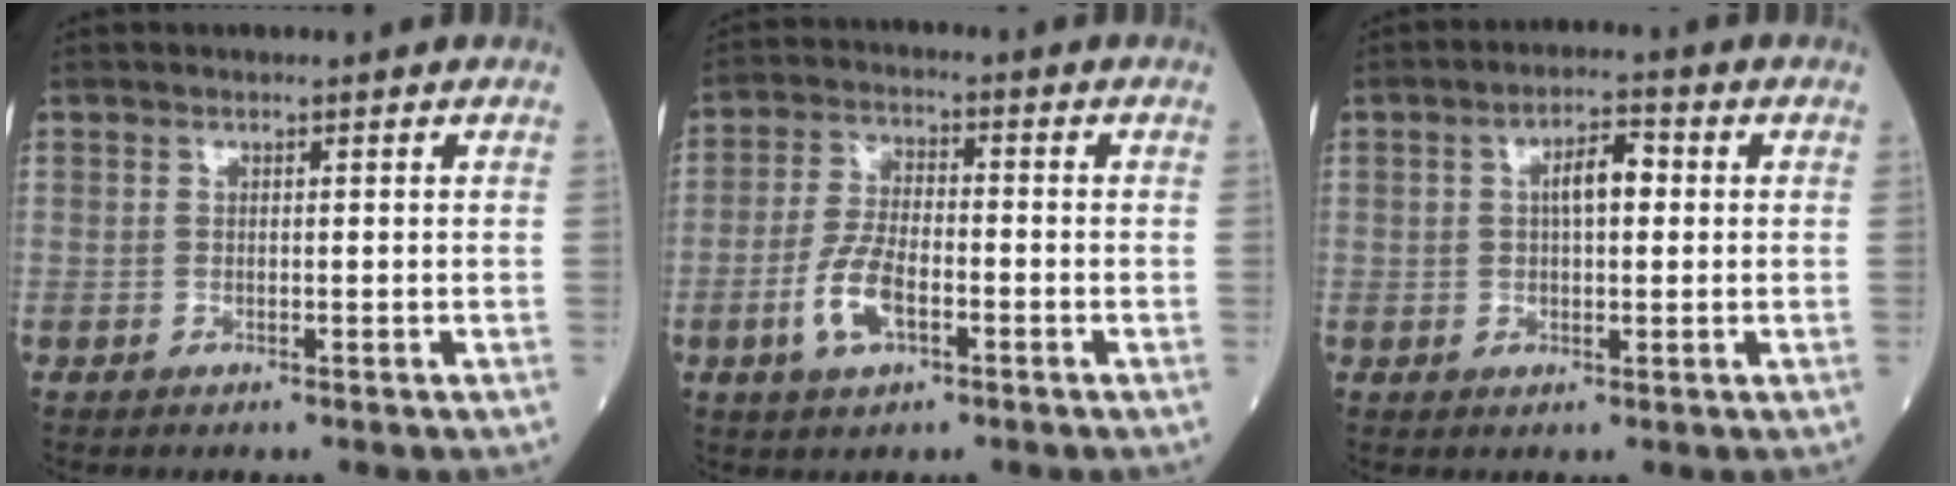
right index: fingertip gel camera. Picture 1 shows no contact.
{"total": 7.1, "force": [-2.8, 2.7, 5.9], "torque": [-0.132, -0.001, -0.053]}
{"total": 5.0, "force": [0.8, 2.0, 4.5], "torque": [-0.076, 0.015, 0.013]}